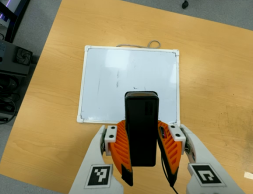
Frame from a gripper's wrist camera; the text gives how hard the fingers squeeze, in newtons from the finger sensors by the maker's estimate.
{"total": 8.6, "left": 7.2, "right": 9.9}